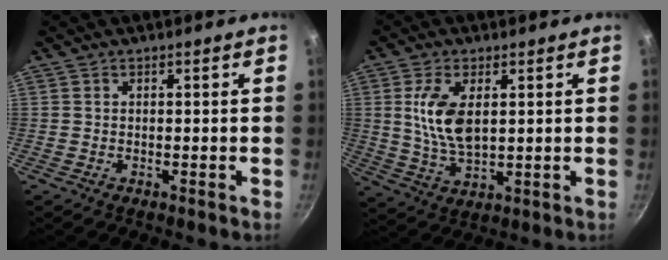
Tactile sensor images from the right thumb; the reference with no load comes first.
{"total": 9.8, "force": [2.1, 5.0, 8.1], "torque": [-0.155, -0.014, 0.044]}